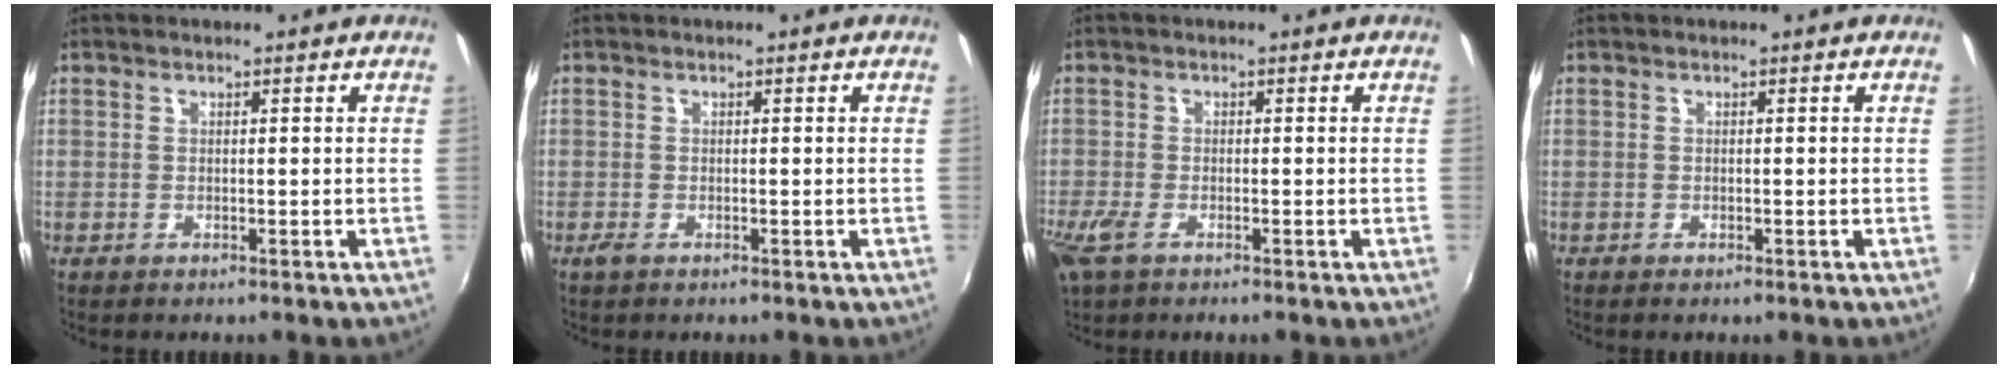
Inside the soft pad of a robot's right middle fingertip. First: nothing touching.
{"total": 1.0, "force": [-0.6, 0.4, 0.7], "torque": [-0.015, -0.003, -0.013]}
{"total": 3.9, "force": [-2.3, 1.3, 2.8], "torque": [-0.068, -0.013, -0.043]}
{"total": 0.0}